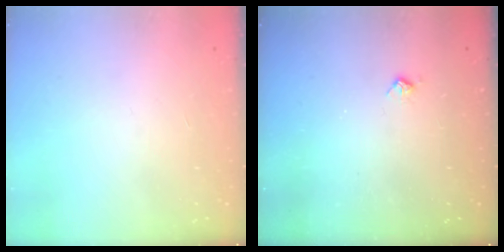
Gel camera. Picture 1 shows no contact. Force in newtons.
{"total": 3.9, "press": 3.8, "slide": 0.7}